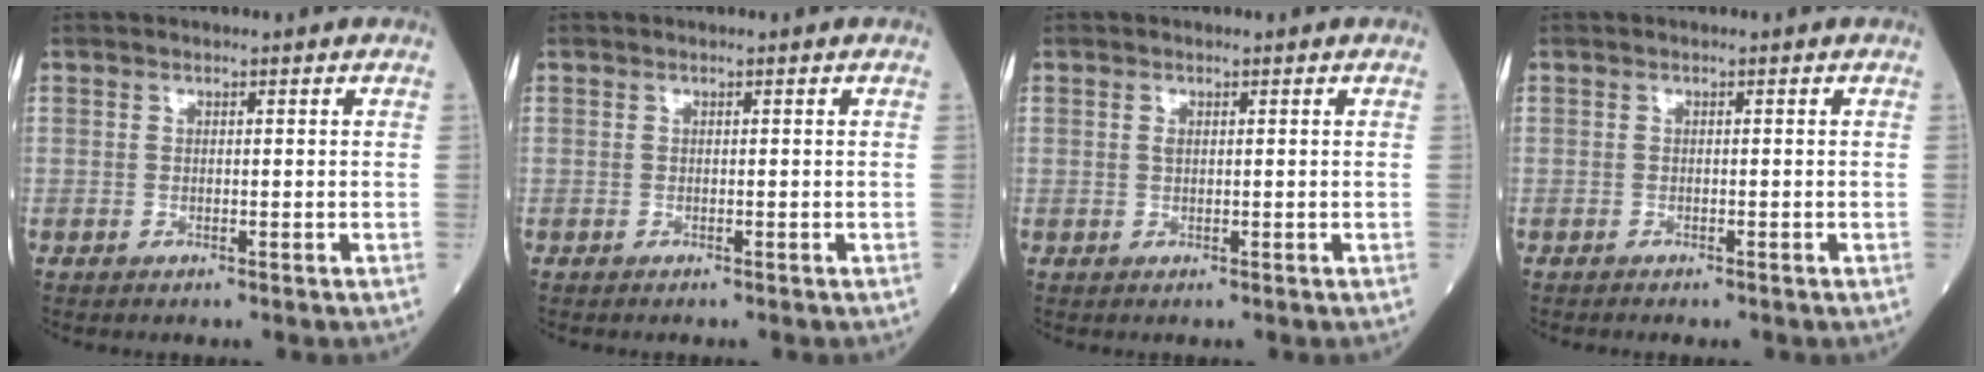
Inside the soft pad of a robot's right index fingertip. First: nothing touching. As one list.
[{"total": 0.0}, {"total": 0.7, "force": [0.2, 0.3, 0.6], "torque": [-0.013, 0.000, 0.003]}, {"total": 1.0, "force": [-0.8, 0.3, 0.4], "torque": [-0.010, -0.003, -0.010]}]